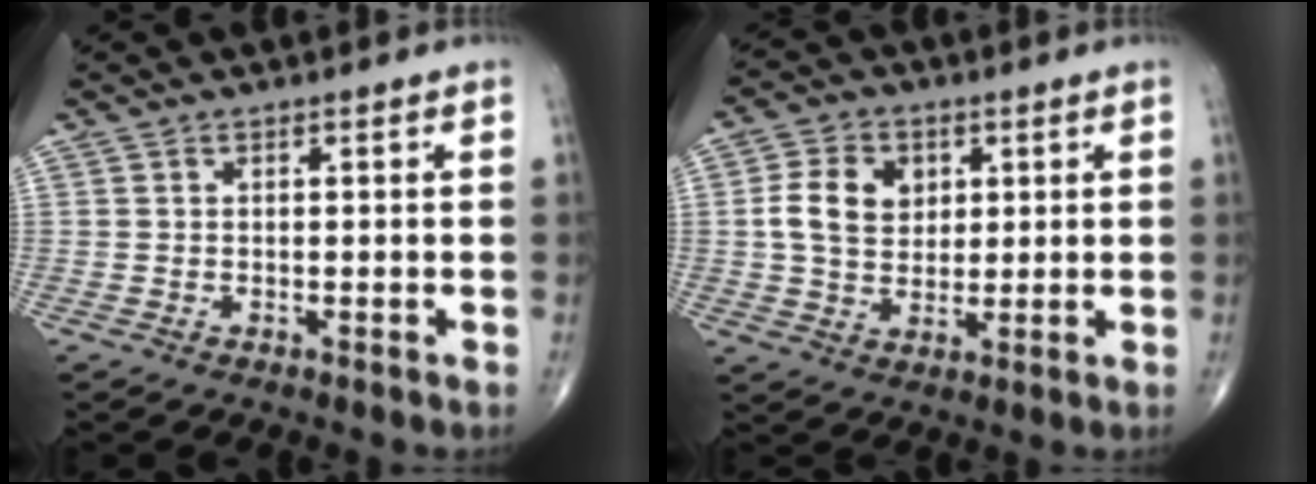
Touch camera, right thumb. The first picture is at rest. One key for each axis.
{"total": 8.7, "fx": 1.8, "fy": 6.7, "fz": 5.3, "tx": -0.078, "ty": -0.003, "tz": 0.033}